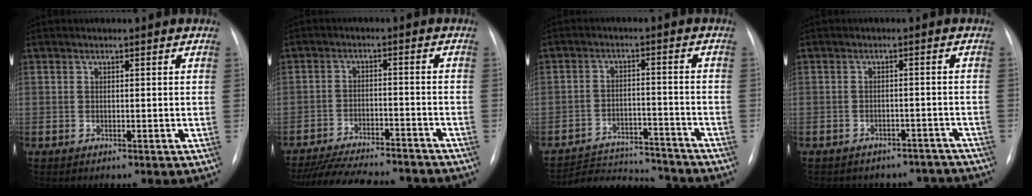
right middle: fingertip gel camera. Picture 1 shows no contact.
{"total": 17.3, "force": [-15.7, 3.0, 6.6], "torque": [-0.138, -0.015, -0.226]}
{"total": 11.8, "force": [-11.7, 1.8, 0.9], "torque": [-0.011, 0.008, -0.174]}
{"total": 10.5, "force": [-9.4, 4.6, 1.2], "torque": [-0.011, 0.021, -0.094]}